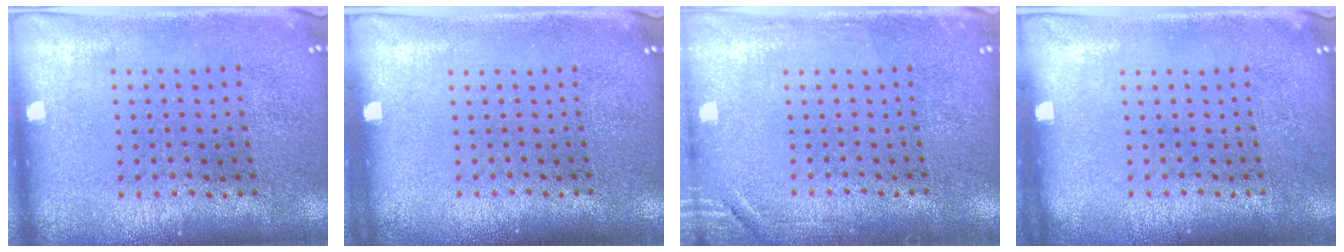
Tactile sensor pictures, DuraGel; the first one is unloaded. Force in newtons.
{"total": 0.0}
{"total": 1.5, "press": 1.5, "slide": 0.3}
{"total": 0.0}